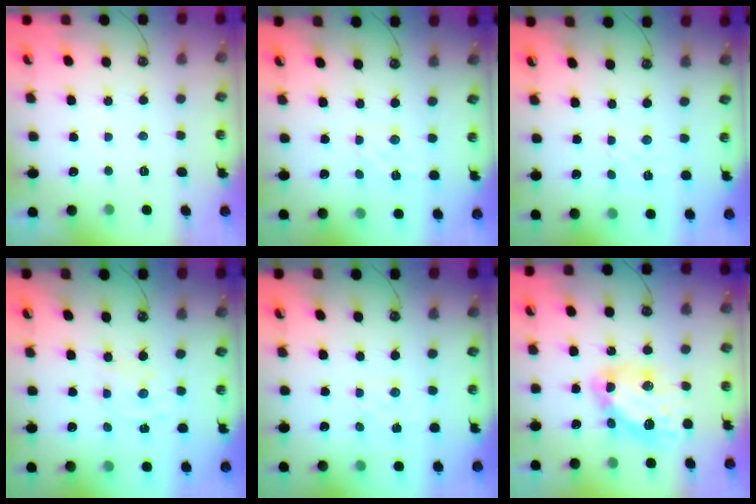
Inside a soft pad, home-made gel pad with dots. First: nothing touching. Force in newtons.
{"total": 4.3, "press": 4.2, "slide": 0.5}
{"total": 1.6, "press": 1.5, "slide": 0.5}
{"total": 1.6, "press": 1.6, "slide": 0.3}
{"total": 3.3, "press": 3.2, "slide": 0.4}
{"total": 12.9, "press": 12.8, "slide": 1.3}